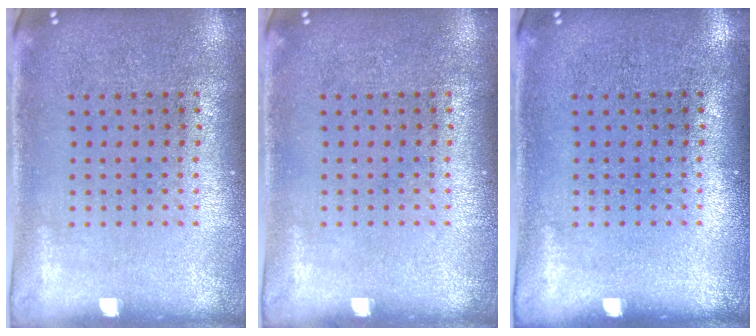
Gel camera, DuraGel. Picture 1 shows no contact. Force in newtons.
{"total": 0.0}
{"total": 0.0}